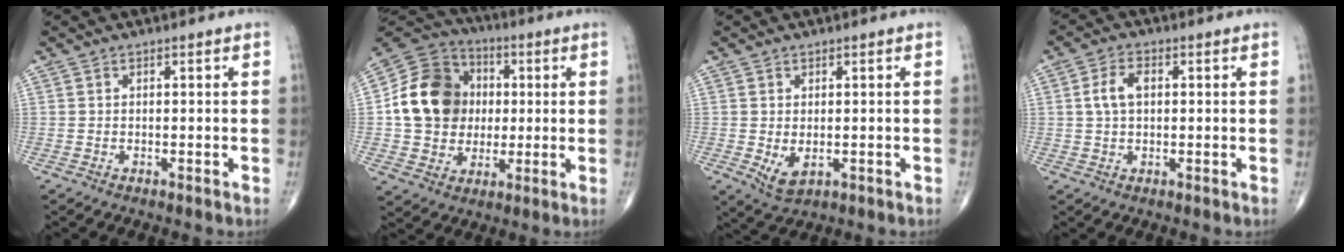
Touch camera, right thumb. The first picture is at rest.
{"total": 16.5, "force": [1.2, 14.0, 8.7], "torque": [-0.131, 0.018, 0.021]}
{"total": 3.8, "force": [-0.5, 2.2, 3.1], "torque": [-0.048, -0.006, 0.006]}
{"total": 4.9, "force": [0.8, 2.9, 3.8], "torque": [-0.082, 0.011, 0.014]}